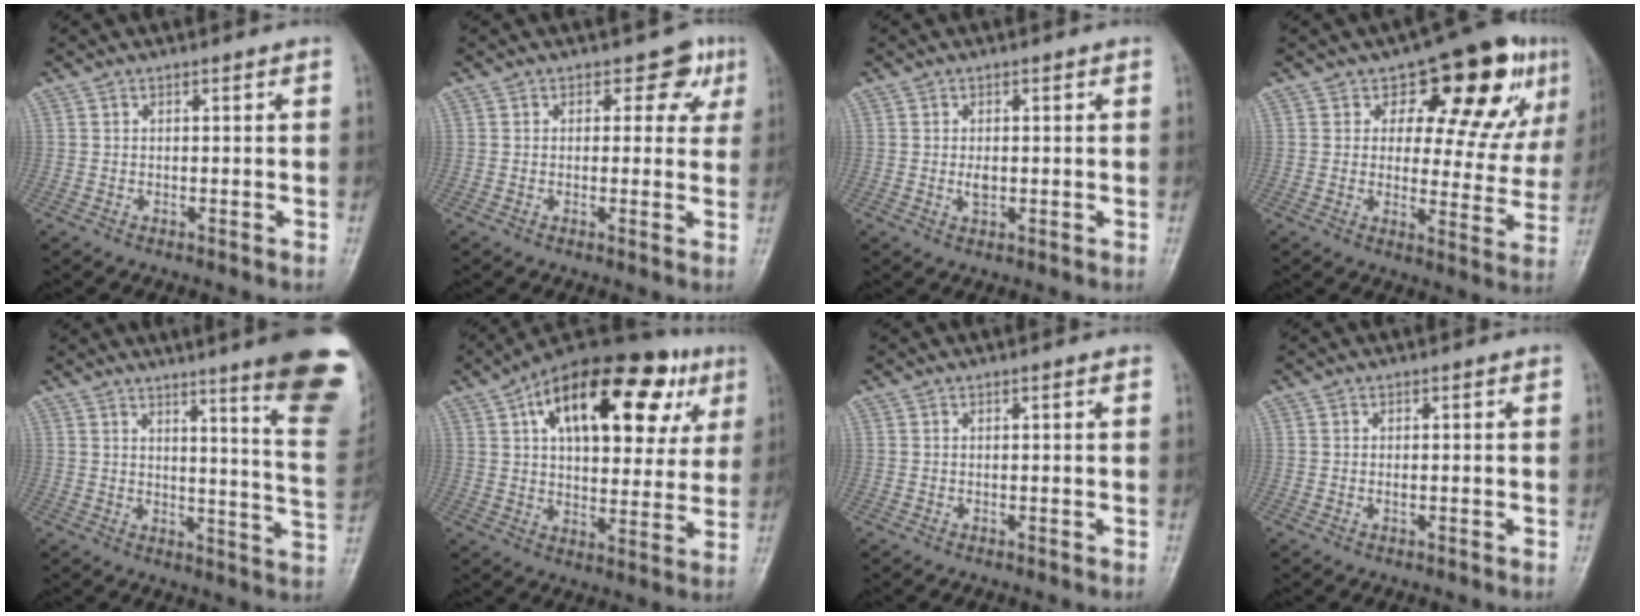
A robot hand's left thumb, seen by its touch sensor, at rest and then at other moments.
{"total": 4.6, "force": [2.0, 3.4, 2.3], "torque": [0.013, -0.002, 0.016]}
{"total": 1.9, "force": [0.0, 1.2, 1.5], "torque": [-0.024, -0.002, 0.000]}
{"total": 16.9, "force": [7.9, 8.7, 12.2], "torque": [-0.095, -0.021, 0.102]}
{"total": 19.8, "force": [12.9, 1.6, 15.0], "torque": [-0.164, -0.085, 0.150]}
{"total": 27.2, "force": [11.1, 13.3, 21.0], "torque": [-0.277, 0.019, 0.165]}
{"total": 0.6, "force": [0.3, 0.0, 0.5], "torque": [-0.009, 0.001, 0.003]}
{"total": 0.6, "force": [0.0, 0.4, 0.5], "torque": [-0.009, -0.001, 0.000]}